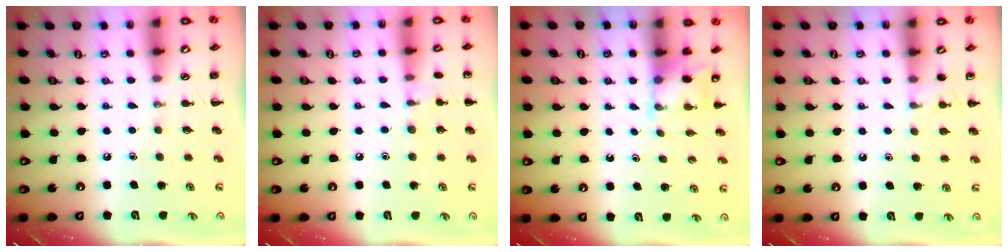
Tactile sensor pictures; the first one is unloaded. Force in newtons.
{"total": 6.7, "press": 6.5, "slide": 1.8}
{"total": 3.1, "press": 2.9, "slide": 1.0}
{"total": 4.8, "press": 4.5, "slide": 1.7}